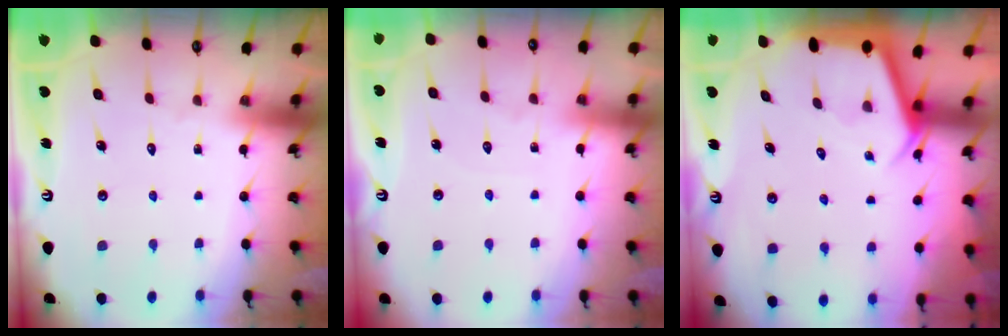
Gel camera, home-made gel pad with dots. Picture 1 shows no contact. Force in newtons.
{"total": 2.4, "press": 2.4, "slide": 0.4}
{"total": 3.1, "press": 3.1, "slide": 0.4}